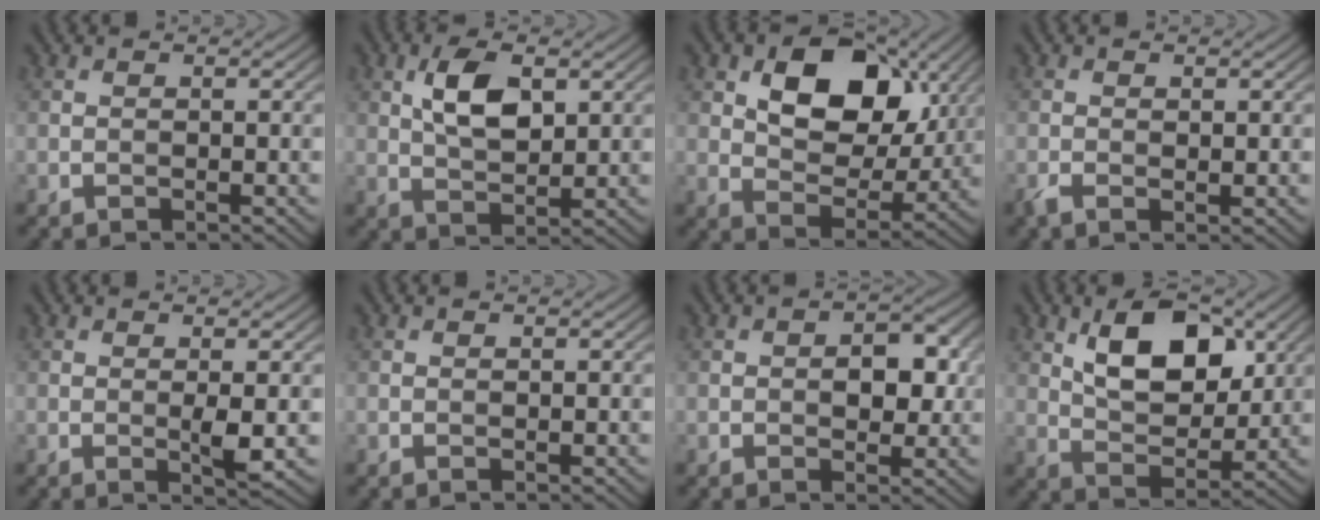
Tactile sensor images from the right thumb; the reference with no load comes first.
{"total": 6.4, "force": [2.0, 3.3, 5.1], "torque": [-0.105, 0.002, 0.038]}
{"total": 12.4, "force": [4.3, 7.9, 8.5], "torque": [-0.147, 0.003, 0.068]}
{"total": 1.3, "force": [-0.4, 0.7, 1.1], "torque": [-0.026, -0.003, -0.008]}
{"total": 2.5, "force": [0.1, 0.2, 2.5], "torque": [-0.049, -0.004, 0.003]}
{"total": 0.0}
{"total": 4.4, "force": [0.2, 2.7, 3.5], "torque": [-0.052, -0.001, -0.001]}
{"total": 9.9, "force": [3.9, 5.3, 7.4], "torque": [-0.129, -0.001, 0.070]}